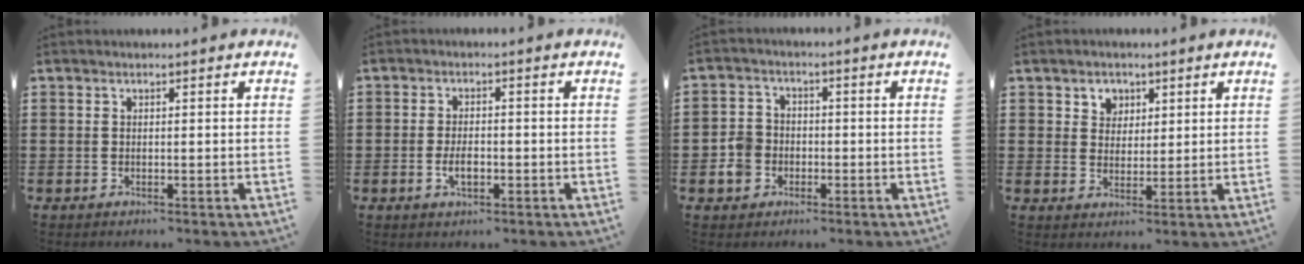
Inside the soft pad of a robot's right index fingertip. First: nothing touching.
{"total": 3.1, "force": [-0.9, 1.5, 2.6], "torque": [-0.047, 0.003, -0.016]}
{"total": 4.5, "force": [-1.5, 3.8, 1.8], "torque": [-0.055, 0.004, -0.034]}
{"total": 3.3, "force": [1.8, 2.7, 0.2], "torque": [-0.019, 0.012, 0.031]}